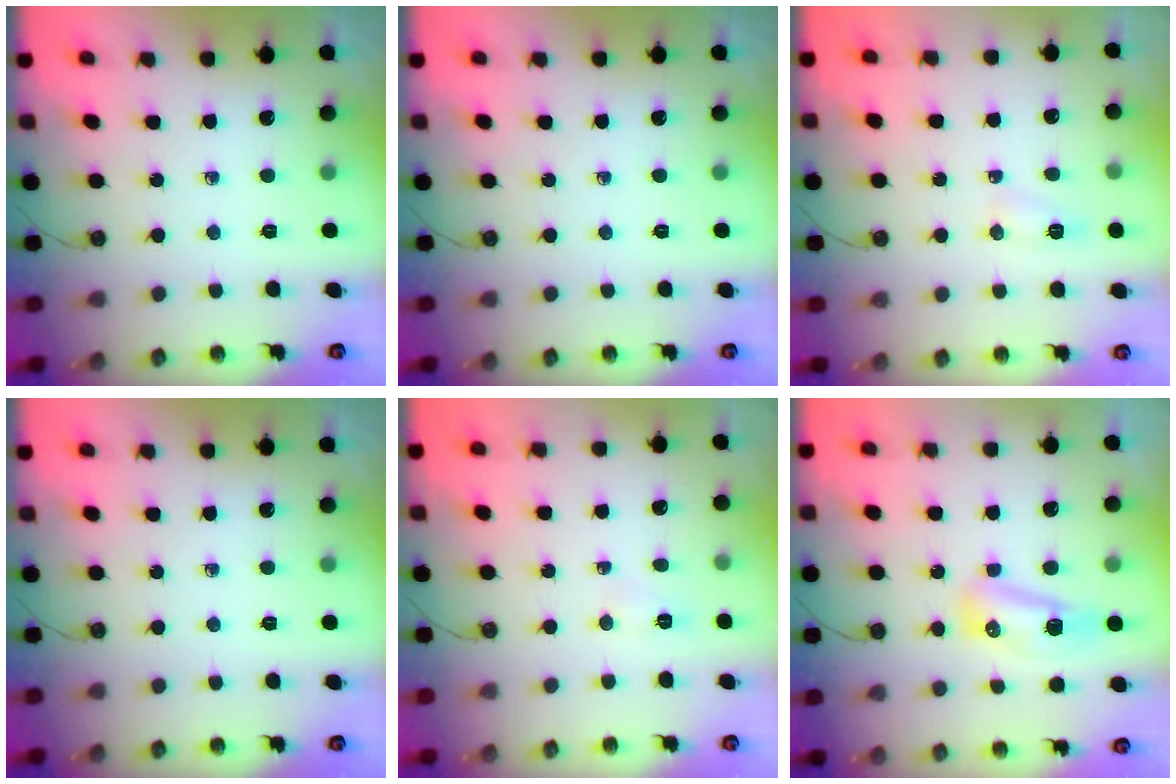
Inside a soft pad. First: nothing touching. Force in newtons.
{"total": 0.0}
{"total": 5.0, "press": 5.0, "slide": 0.8}
{"total": 0.0}
{"total": 4.4, "press": 2.8, "slide": 3.5}
{"total": 8.4, "press": 8.2, "slide": 1.8}